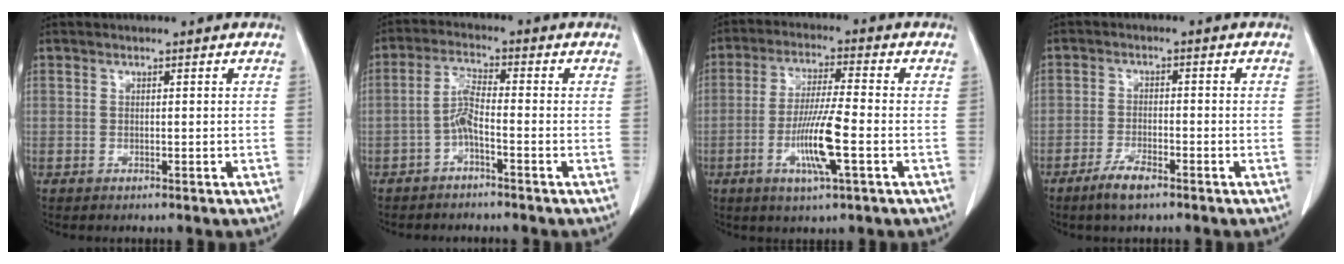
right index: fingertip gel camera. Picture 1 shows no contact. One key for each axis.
{"total": 4.0, "fx": -1.8, "fy": 0.5, "fz": 3.5, "tx": -0.075, "ty": 0.008, "tz": -0.039}
{"total": 9.3, "fx": -2.9, "fy": 0.2, "fz": 8.9, "tx": -0.171, "ty": -0.011, "tz": -0.059}
{"total": 4.2, "fx": -3.0, "fy": 0.8, "fz": 2.8, "tx": -0.060, "ty": -0.003, "tz": -0.056}